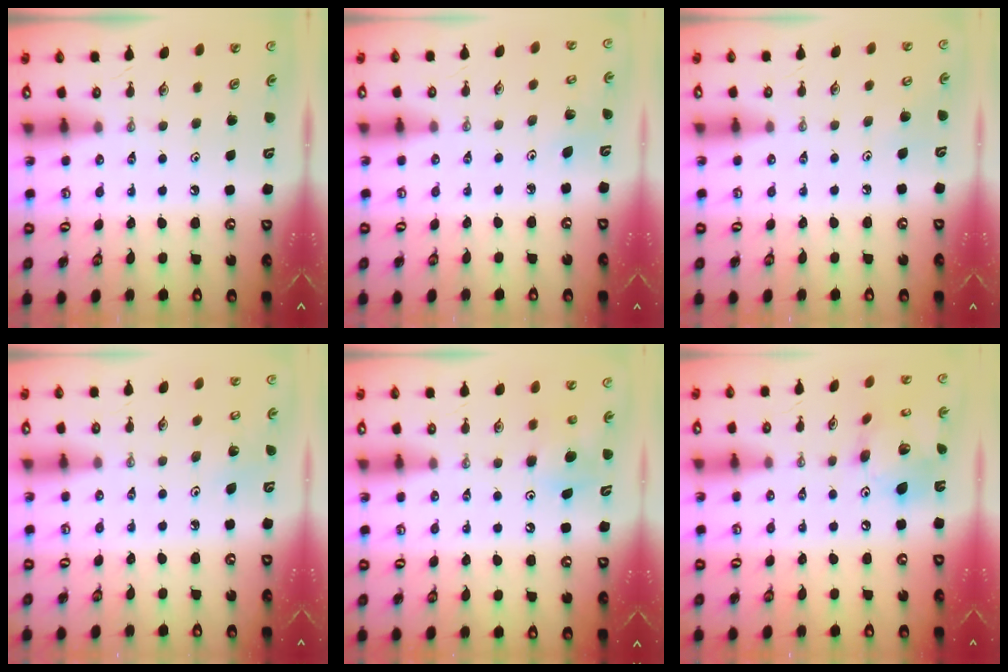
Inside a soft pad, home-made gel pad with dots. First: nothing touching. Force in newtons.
{"total": 3.0, "press": 2.9, "slide": 0.4}
{"total": 5.3, "press": 5.1, "slide": 1.6}
{"total": 2.7, "press": 2.7, "slide": 0.2}
{"total": 6.0, "press": 6.0, "slide": 0.3}
{"total": 15.4, "press": 15.3, "slide": 1.6}